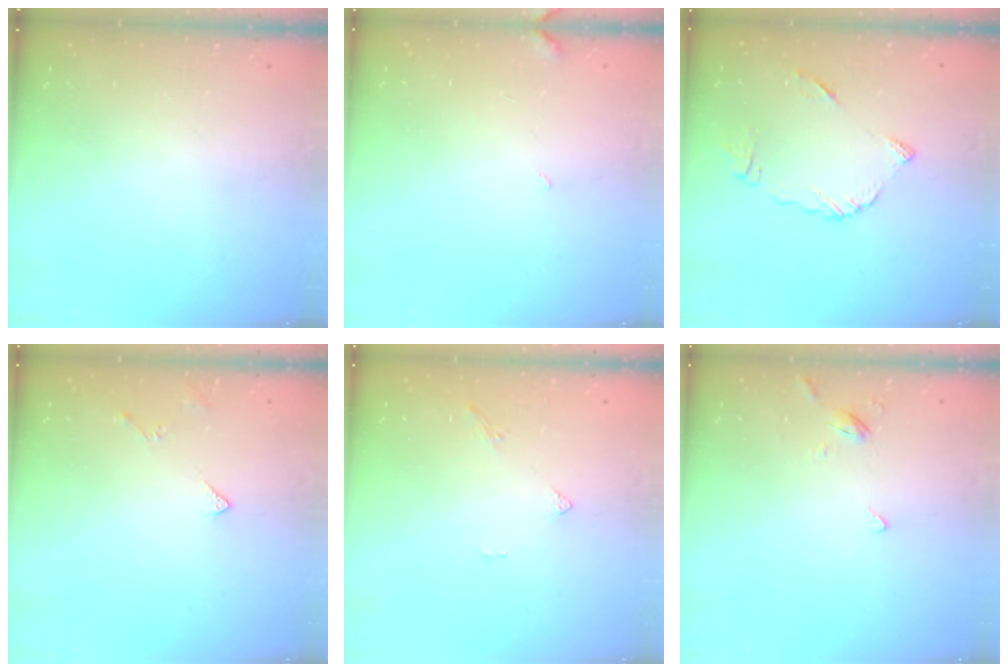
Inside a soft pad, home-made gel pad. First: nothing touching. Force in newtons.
{"total": 3.6, "press": 3.6, "slide": 0.3}
{"total": 8.8, "press": 8.7, "slide": 0.9}
{"total": 3.8, "press": 3.7, "slide": 0.7}
{"total": 1.6, "press": 1.5, "slide": 0.5}
{"total": 2.7, "press": 2.6, "slide": 0.7}